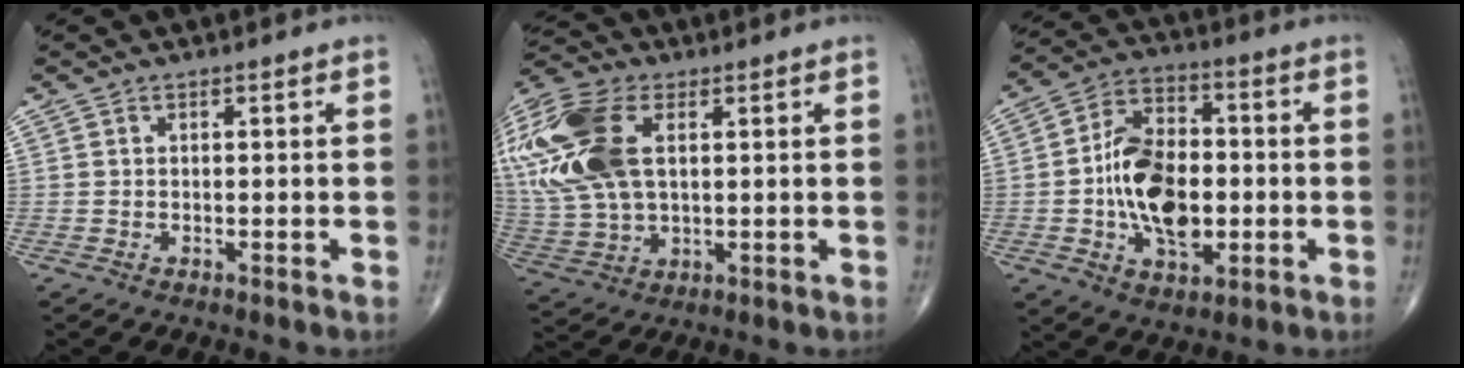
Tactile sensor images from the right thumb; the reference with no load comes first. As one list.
[{"total": 24.9, "force": [6.7, 14.8, 18.8], "torque": [-0.466, 0.020, 0.132]}, {"total": 16.1, "force": [-1.6, 9.9, 12.7], "torque": [-0.199, 0.020, -0.025]}]